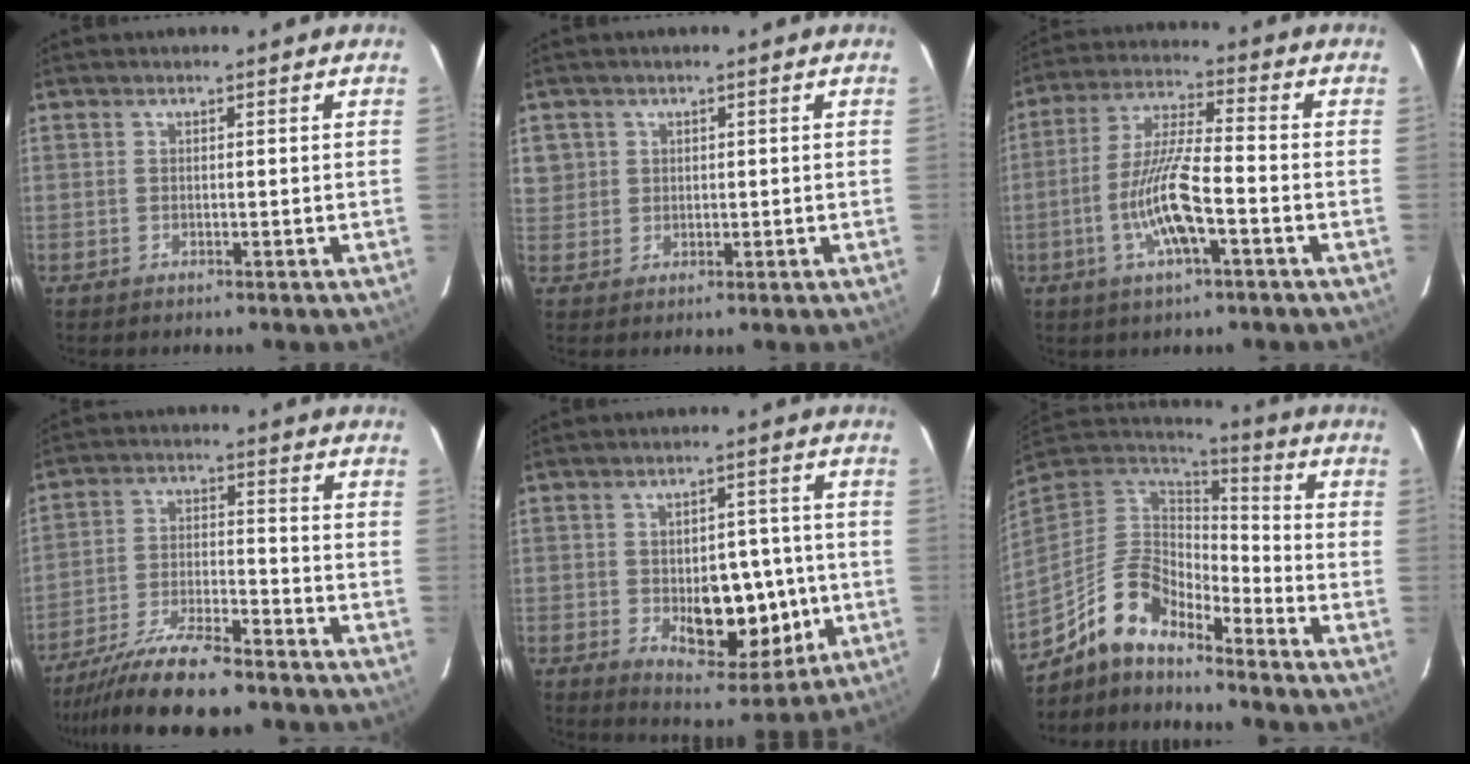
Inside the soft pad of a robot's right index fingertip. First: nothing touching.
{"total": 3.3, "force": [1.3, 3.0, 0.0], "torque": [0.013, 0.003, 0.024]}
{"total": 11.1, "force": [-3.6, 1.7, 10.4], "torque": [-0.205, 0.000, -0.068]}
{"total": 11.8, "force": [-10.2, 1.5, 5.6], "torque": [-0.094, -0.008, -0.178]}
{"total": 11.9, "force": [-2.2, 6.1, 9.9], "torque": [-0.130, 0.005, -0.017]}
{"total": 11.3, "force": [-9.5, 4.0, 4.7], "torque": [-0.100, 0.036, -0.180]}